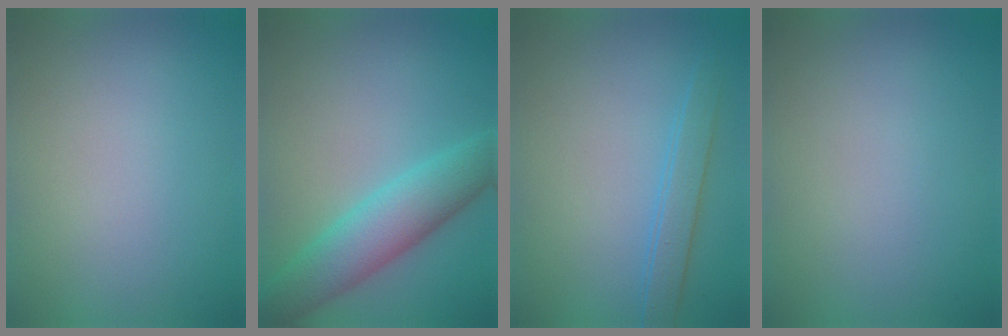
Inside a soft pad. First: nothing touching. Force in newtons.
{"total": 5.9, "press": 5.9, "slide": 0.1}
{"total": 2.3, "press": 2.3, "slide": 0.1}
{"total": 0.0}